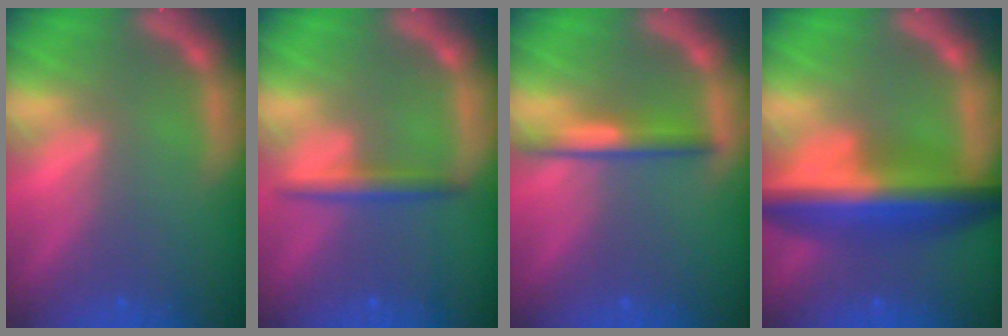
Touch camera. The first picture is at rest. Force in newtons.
{"total": 2.4}
{"total": 3.0}
{"total": 9.5}